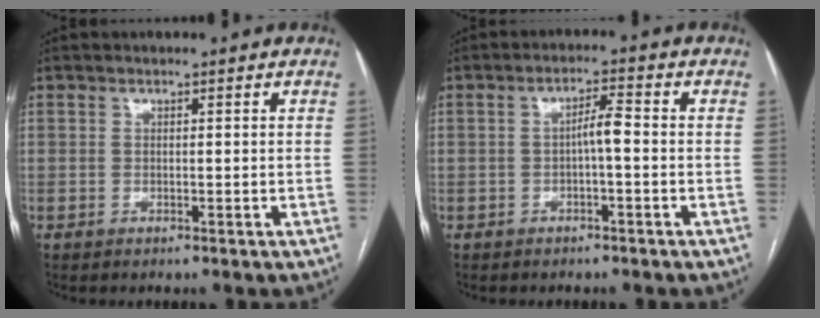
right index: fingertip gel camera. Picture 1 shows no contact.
{"total": 3.2, "force": [-0.5, 0.4, 3.1], "torque": [-0.051, 0.009, -0.008]}